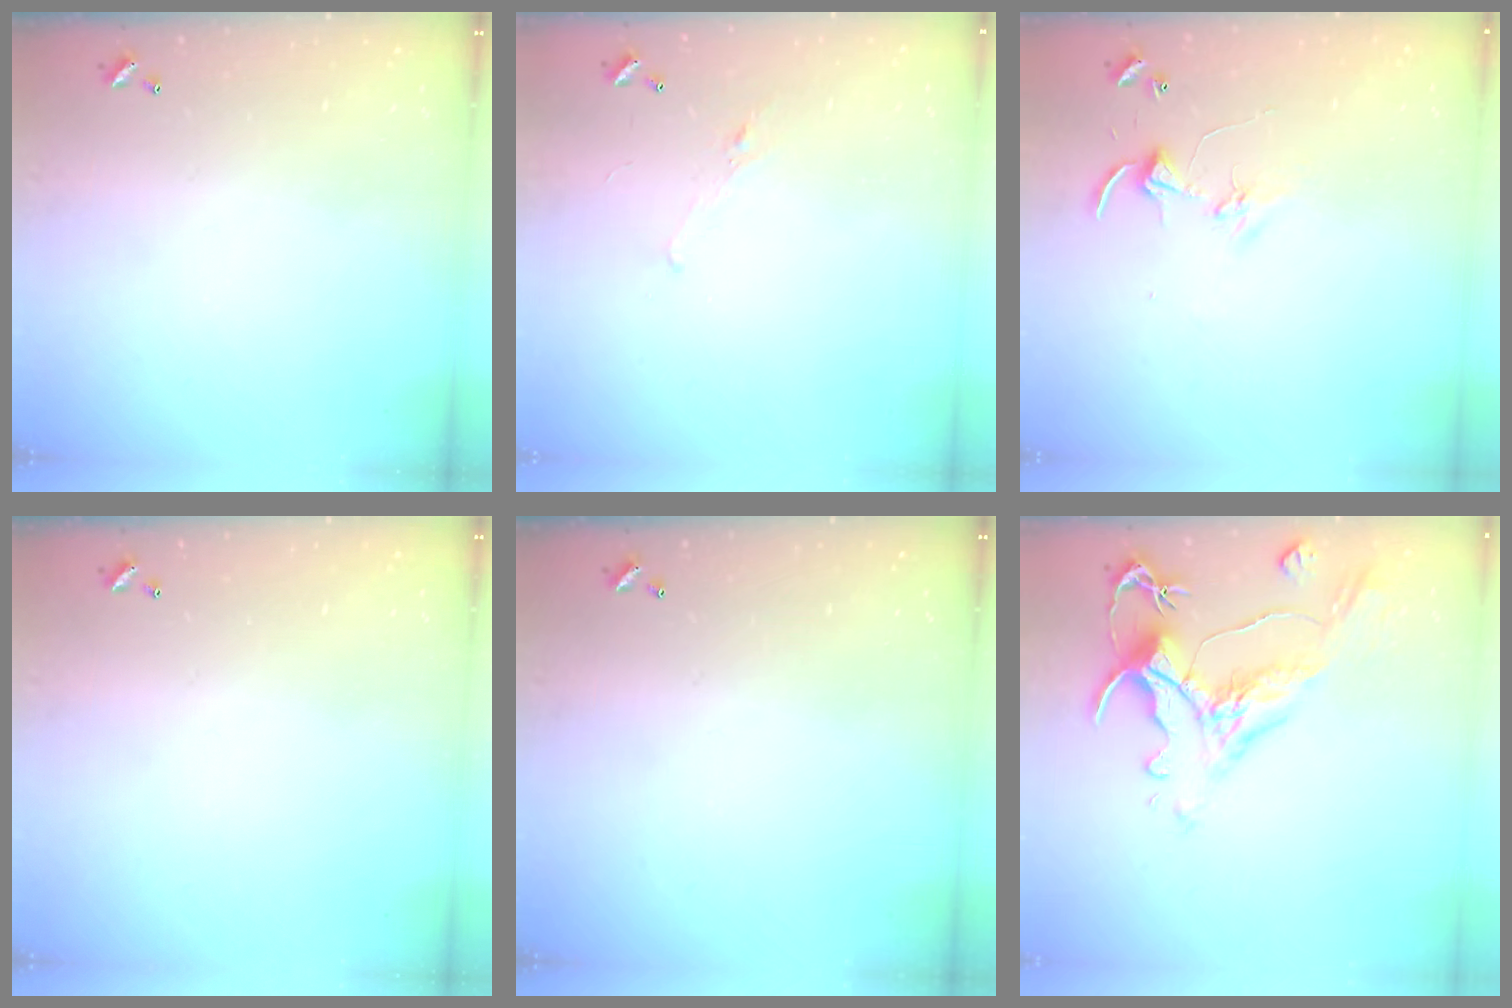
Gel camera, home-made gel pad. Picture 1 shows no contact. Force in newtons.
{"total": 0.7, "press": 0.2, "slide": 0.6}
{"total": 4.4, "press": 4.4, "slide": 0.5}
{"total": 0.0}
{"total": 0.0}
{"total": 1.6, "press": 0.0, "slide": 1.6}